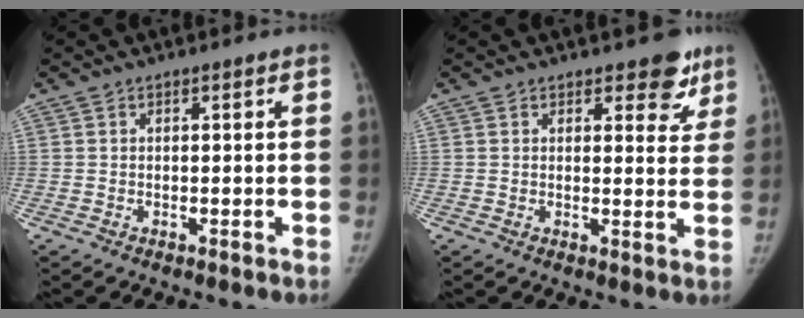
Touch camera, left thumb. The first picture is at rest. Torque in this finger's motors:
{"motor_torque": [0.21, -0.13, 0.79, -0.56, 0.11]}